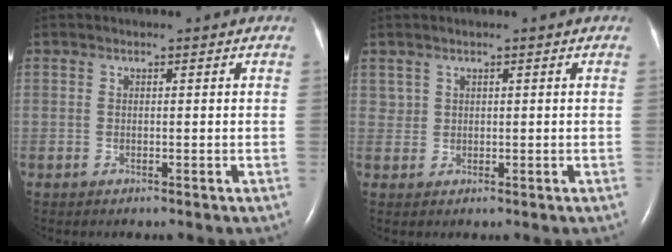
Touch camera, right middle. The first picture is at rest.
{"total": 1.2, "force": [0.8, 0.9, -0.1], "torque": [0.013, 0.007, 0.011]}